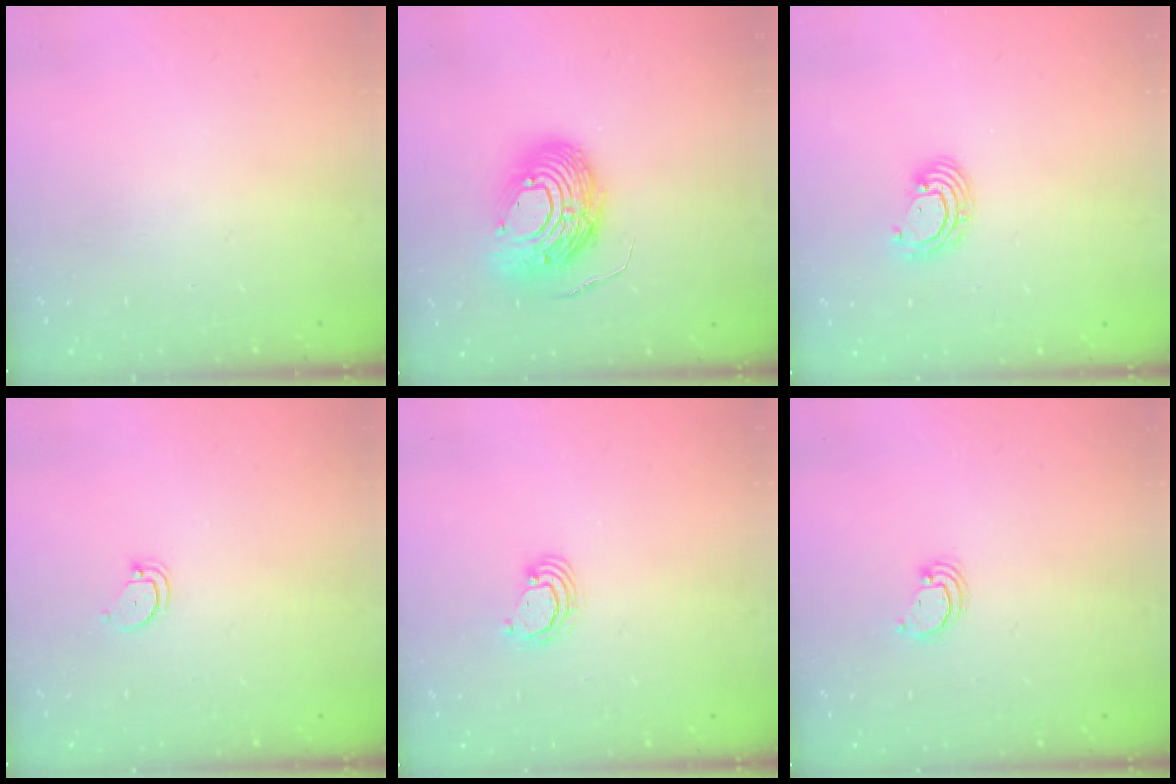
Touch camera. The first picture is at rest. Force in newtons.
{"total": 14.7, "press": 14.6, "slide": 1.4}
{"total": 4.5, "press": 4.5, "slide": 0.3}
{"total": 2.6, "press": 2.6, "slide": 0.1}
{"total": 2.5, "press": 2.5, "slide": 0.2}
{"total": 2.4, "press": 2.4, "slide": 0.2}